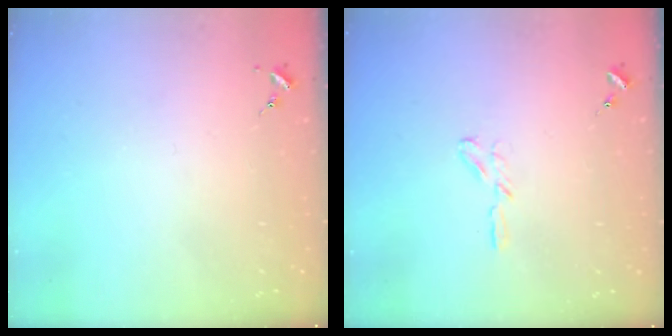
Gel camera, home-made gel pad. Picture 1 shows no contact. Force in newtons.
{"total": 3.7, "press": 3.7, "slide": 0.4}